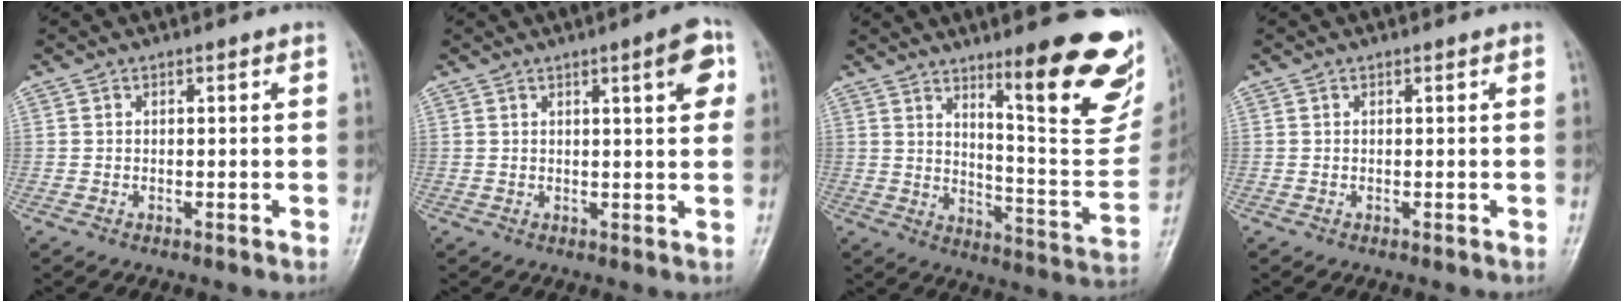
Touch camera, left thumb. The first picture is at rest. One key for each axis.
{"total": 5.8, "fx": 2.3, "fy": 1.3, "fz": 5.1, "tx": -0.057, "ty": -0.004, "tz": 0.025}
{"total": 23.1, "fx": 13.5, "fy": 5.0, "fz": 18.1, "tx": -0.194, "ty": -0.085, "tz": 0.196}
{"total": 0.0}